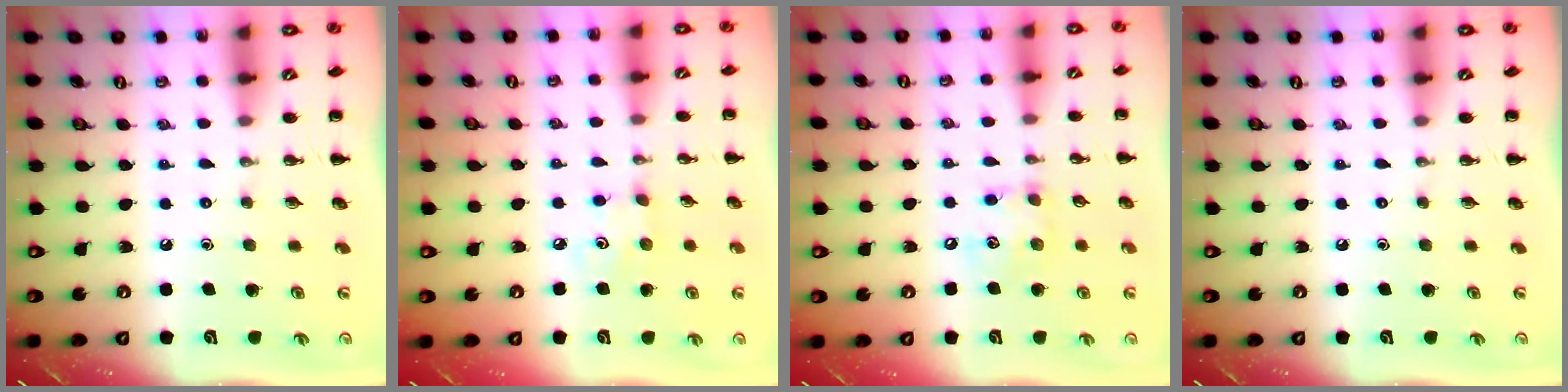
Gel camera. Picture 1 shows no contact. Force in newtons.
{"total": 3.2, "press": 3.1, "slide": 0.6}
{"total": 7.5, "press": 7.4, "slide": 0.9}
{"total": 0.0}